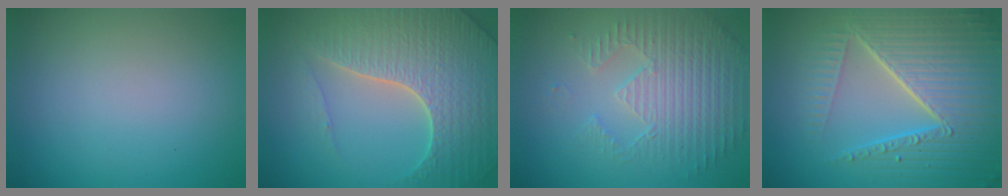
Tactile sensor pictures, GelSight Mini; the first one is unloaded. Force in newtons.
{"total": 7.1, "press": 6.9, "slide": 1.7}
{"total": 3.8, "press": 3.7, "slide": 1.0}
{"total": 8.5, "press": 5.9, "slide": 6.1}